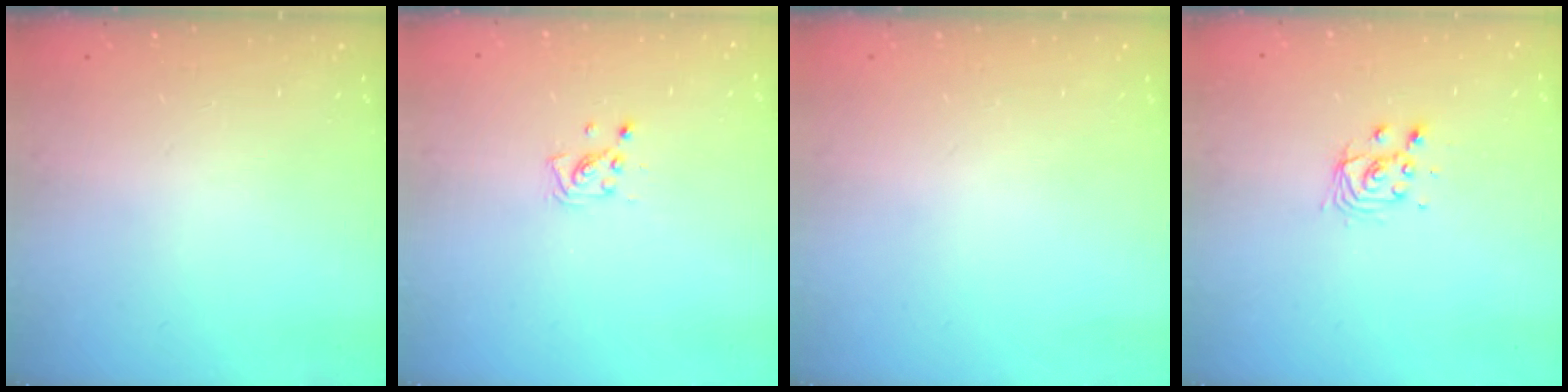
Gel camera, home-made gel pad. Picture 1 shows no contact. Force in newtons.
{"total": 4.6, "press": 4.4, "slide": 1.4}
{"total": 0.0}
{"total": 5.3, "press": 5.3, "slide": 0.4}